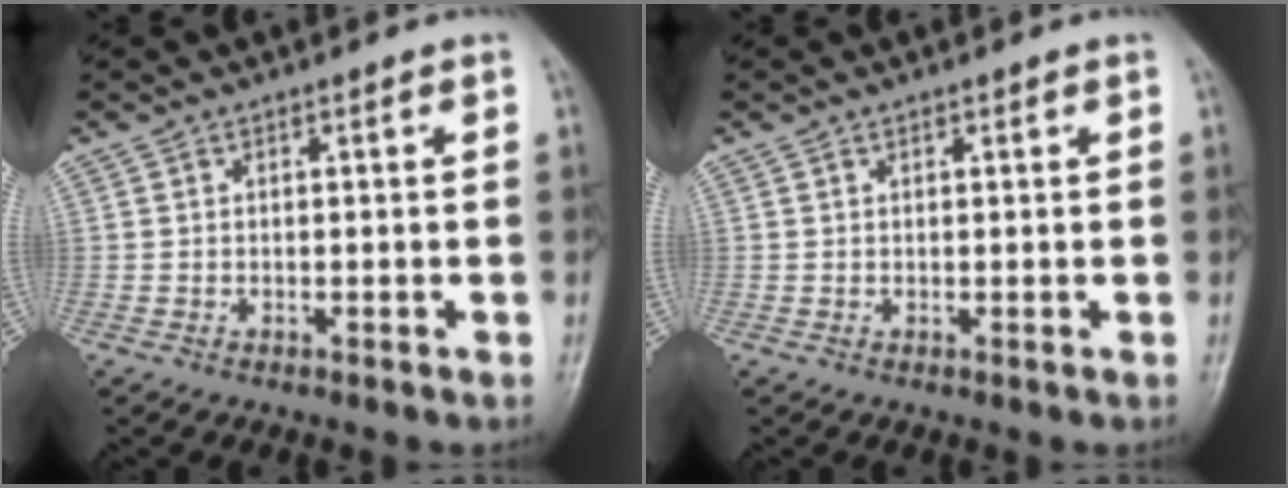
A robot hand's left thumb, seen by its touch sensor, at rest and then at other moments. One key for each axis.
{"total": 0.5, "fx": 0.4, "fy": 0.3, "fz": 0.2, "tx": -0.001, "ty": -0.003, "tz": 0.005}